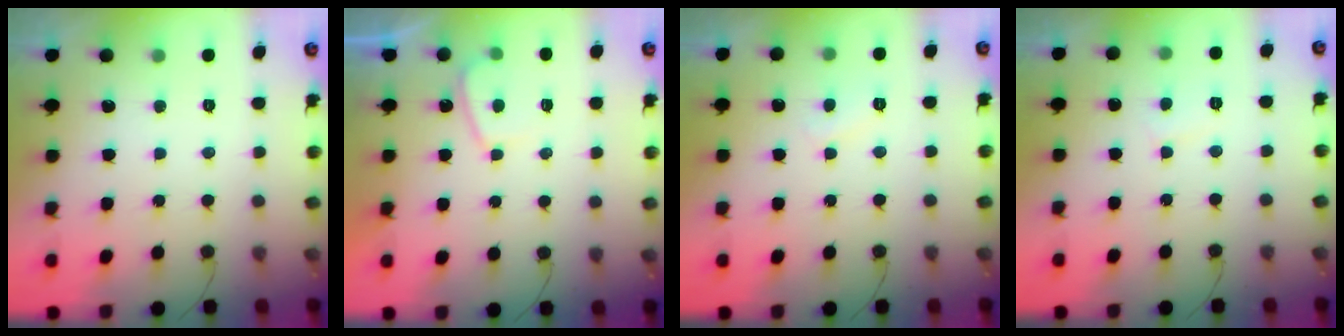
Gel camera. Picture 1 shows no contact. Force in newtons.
{"total": 3.2, "press": 3.1, "slide": 1.0}
{"total": 3.8, "press": 3.7, "slide": 0.5}
{"total": 2.9, "press": 2.9, "slide": 0.3}